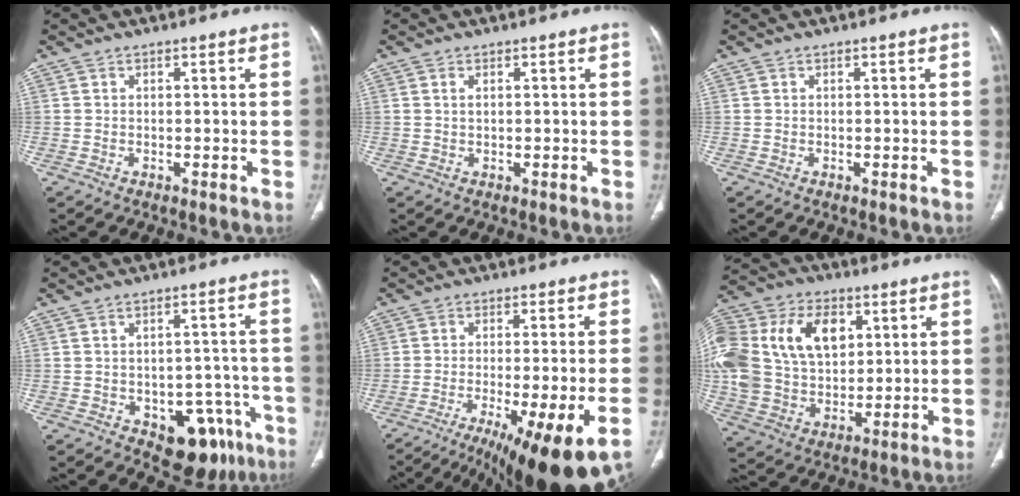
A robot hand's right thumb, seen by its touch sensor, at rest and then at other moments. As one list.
[{"total": 1.2, "force": [0.5, 0.5, 0.9], "torque": [-0.022, 0.003, 0.012]}, {"total": 0.0}, {"total": 11.7, "force": [-6.0, 7.0, 7.2], "torque": [-0.045, 0.036, -0.070]}, {"total": 16.9, "force": [-10.7, 1.2, 13.0], "torque": [-0.168, 0.009, -0.163]}, {"total": 27.7, "force": [7.3, 19.2, 18.6], "torque": [-0.413, 0.043, 0.146]}]